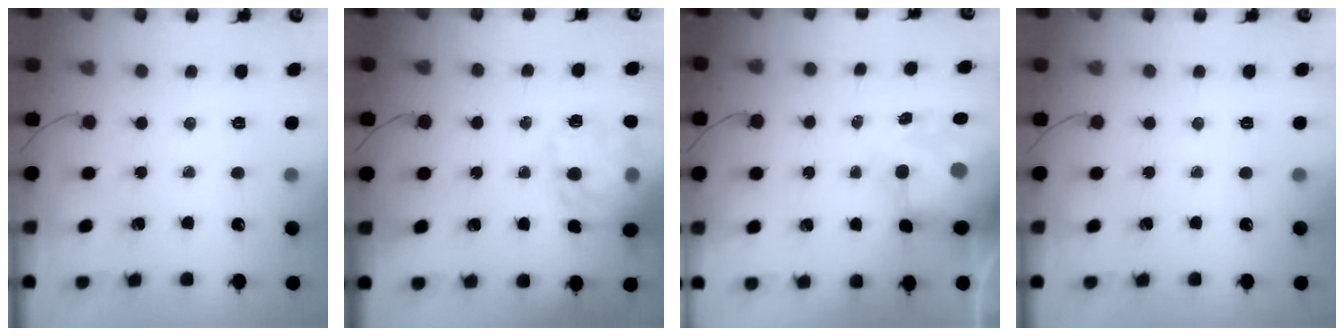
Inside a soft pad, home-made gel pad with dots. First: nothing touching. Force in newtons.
{"total": 16.8, "press": 16.6, "slide": 2.2}
{"total": 8.1, "press": 8.0, "slide": 1.4}
{"total": 0.0}